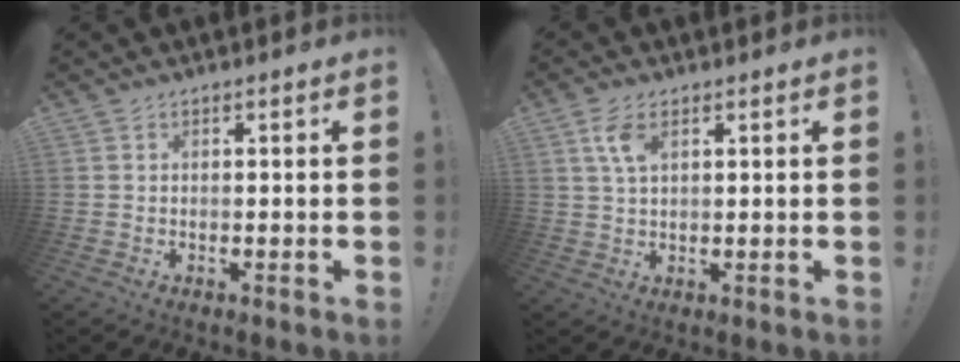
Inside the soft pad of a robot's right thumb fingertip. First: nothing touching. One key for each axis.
{"total": 5.5, "fx": 2.4, "fy": 2.8, "fz": 4.1, "tx": -0.076, "ty": -0.006, "tz": 0.040}